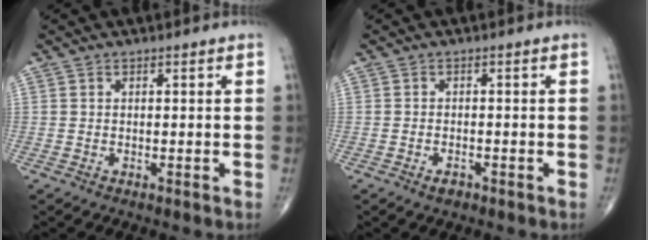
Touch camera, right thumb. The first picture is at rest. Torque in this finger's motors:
{"motor_torque": [-0.47, -0.14, -0.18, -0.01, 0.07]}